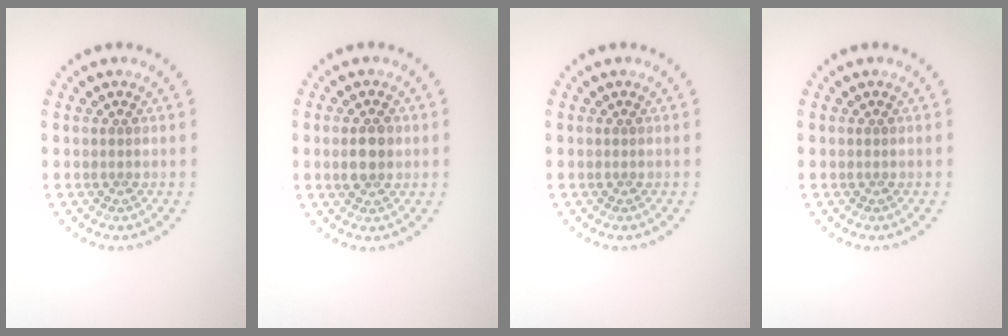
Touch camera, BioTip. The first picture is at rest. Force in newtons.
{"total": 2.8, "press": 2.8, "slide": 0.1}
{"total": 0.0}
{"total": 0.0}